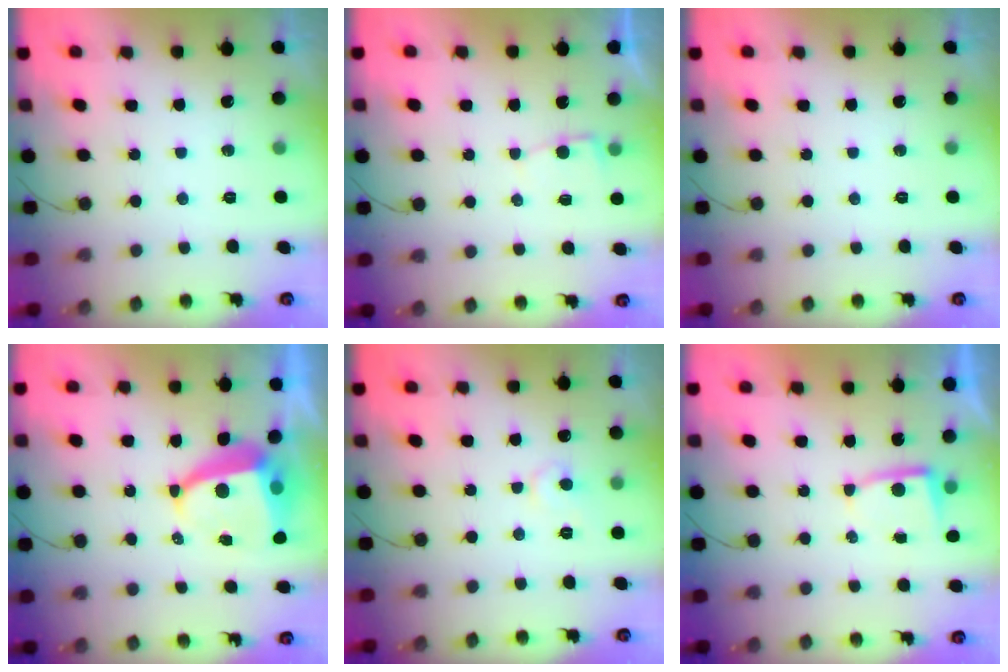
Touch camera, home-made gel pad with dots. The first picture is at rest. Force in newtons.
{"total": 2.1, "press": 2.1, "slide": 0.3}
{"total": 0.0}
{"total": 7.3, "press": 7.2, "slide": 0.8}
{"total": 6.3, "press": 6.3, "slide": 0.7}
{"total": 3.0, "press": 3.0, "slide": 0.4}